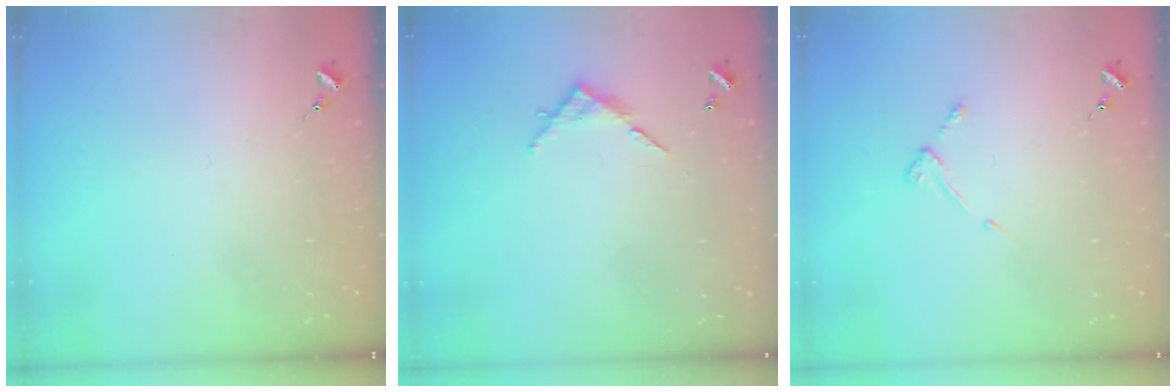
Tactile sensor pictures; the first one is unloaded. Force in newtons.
{"total": 5.7, "press": 5.7, "slide": 0.4}
{"total": 3.7, "press": 3.7, "slide": 0.5}